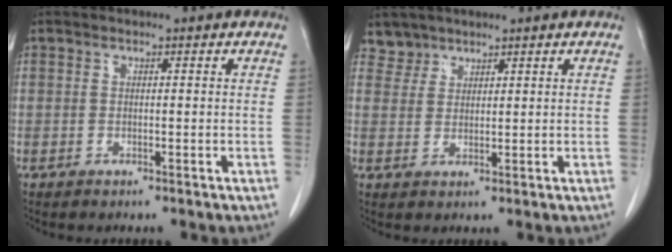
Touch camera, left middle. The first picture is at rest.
{"total": 2.4, "force": [2.1, 1.1, -0.6], "torque": [0.017, 0.006, 0.039]}